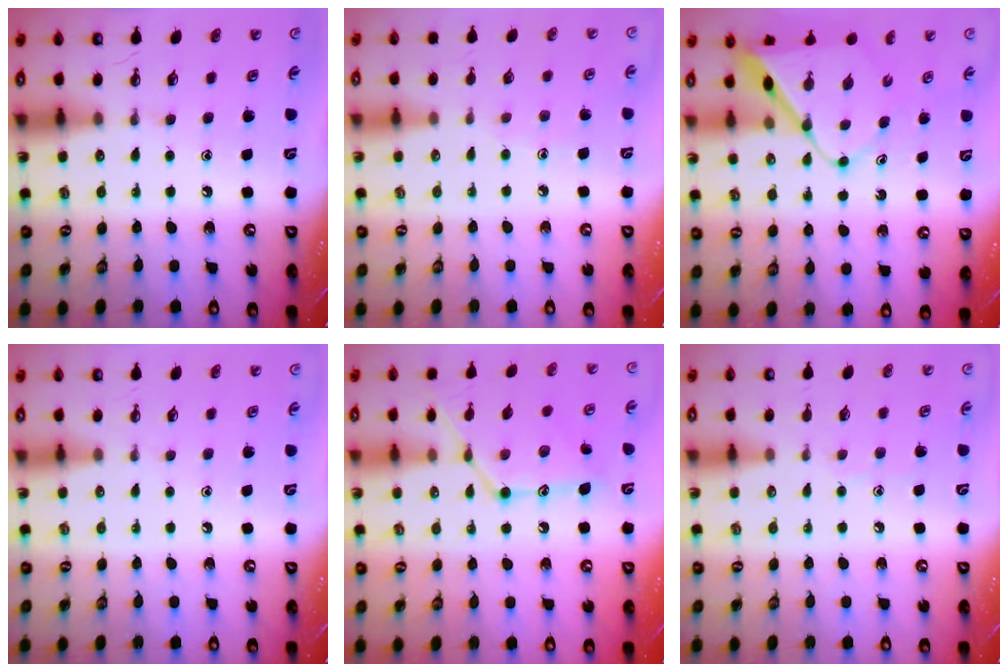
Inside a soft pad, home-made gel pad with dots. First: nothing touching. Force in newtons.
{"total": 5.5, "press": 5.5, "slide": 0.5}
{"total": 8.9, "press": 8.9, "slide": 0.6}
{"total": 0.0}
{"total": 15.7, "press": 15.6, "slide": 1.1}
{"total": 5.4, "press": 5.3, "slide": 0.8}